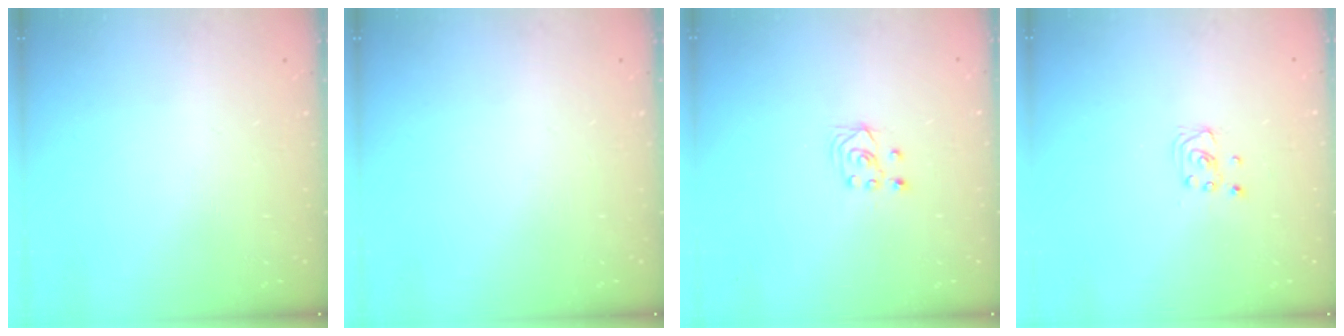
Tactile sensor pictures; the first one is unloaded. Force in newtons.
{"total": 0.0}
{"total": 2.6, "press": 2.5, "slide": 1.0}
{"total": 2.3, "press": 2.3, "slide": 0.2}